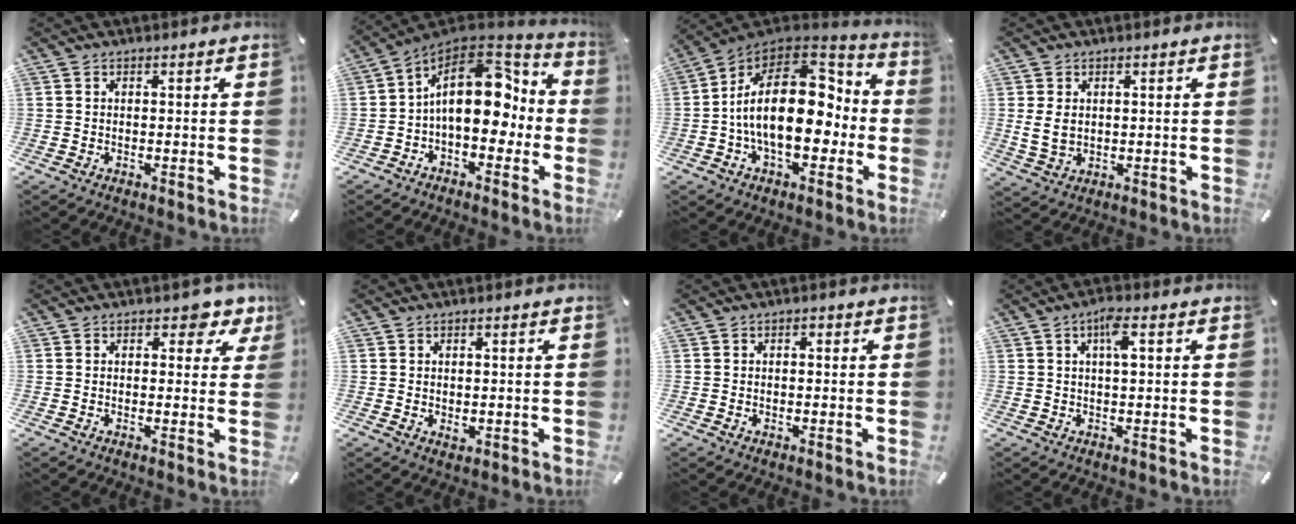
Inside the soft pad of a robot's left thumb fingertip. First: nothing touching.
{"total": 18.7, "force": [1.4, 11.6, 14.6], "torque": [-0.232, -0.007, 0.023]}
{"total": 23.8, "force": [-0.6, 14.3, 19.1], "torque": [-0.333, -0.001, -0.003]}
{"total": 4.9, "force": [0.9, 3.6, 3.3], "torque": [-0.070, -0.002, 0.015]}
{"total": 5.1, "force": [3.0, 2.8, 3.0], "torque": [-0.020, -0.012, 0.043]}
{"total": 1.3, "force": [0.0, 1.1, 0.7], "torque": [-0.005, 0.000, -0.003]}
{"total": 1.1, "force": [-0.1, 0.8, 0.7], "torque": [-0.006, 0.001, -0.005]}
{"total": 4.5, "force": [1.3, 1.2, 4.2], "torque": [-0.078, 0.004, 0.018]}